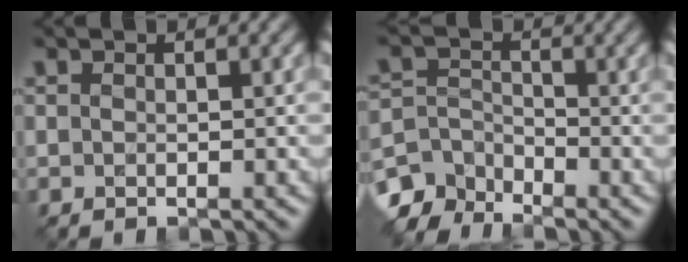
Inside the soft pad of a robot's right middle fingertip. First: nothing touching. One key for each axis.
{"total": 4.4, "fx": -3.5, "fy": 2.3, "fz": 1.2, "tx": -0.020, "ty": -0.002, "tz": -0.078}